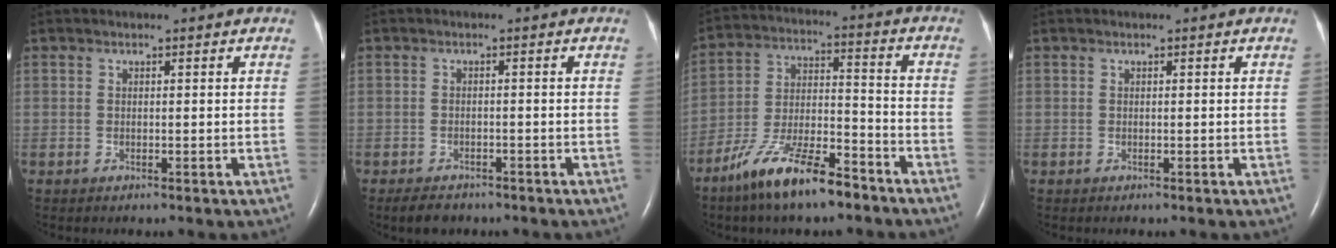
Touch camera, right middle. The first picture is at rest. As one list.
[{"total": 3.6, "force": [-2.8, 1.8, 1.3], "torque": [-0.027, -0.003, -0.038]}, {"total": 13.0, "force": [-9.4, 3.0, 8.5], "torque": [-0.168, -0.003, -0.172]}, {"total": 0.0}]